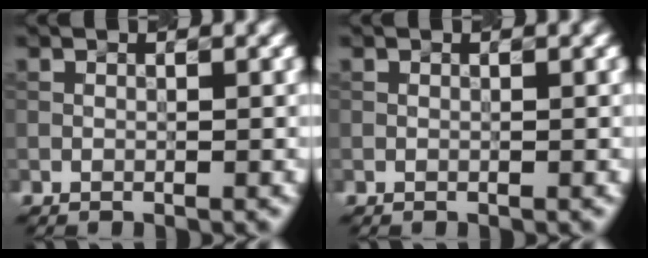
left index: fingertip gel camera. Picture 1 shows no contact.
{"total": 0.0}